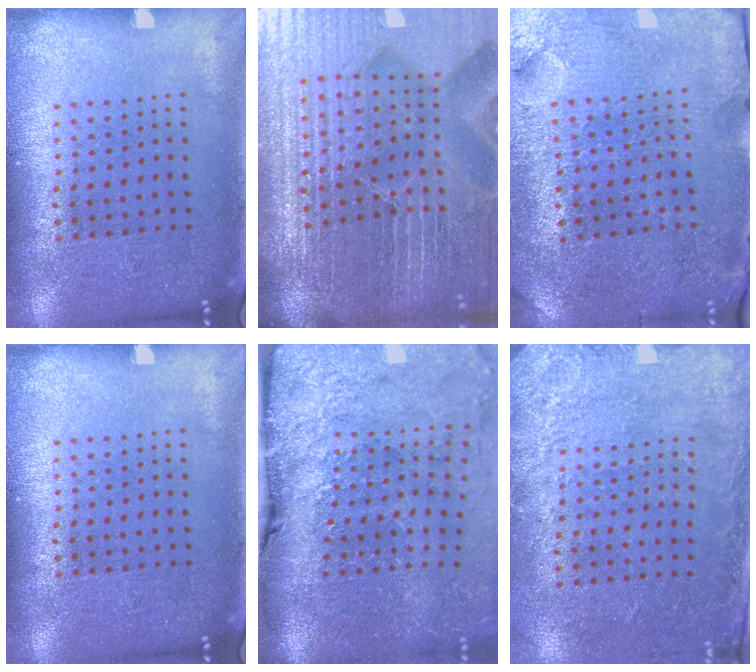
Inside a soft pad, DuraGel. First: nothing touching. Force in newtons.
{"total": 6.6, "press": 5.9, "slide": 2.9}
{"total": 3.8, "press": 3.7, "slide": 0.8}
{"total": 0.0}
{"total": 4.7, "press": 3.6, "slide": 3.0}
{"total": 2.7, "press": 1.9, "slide": 1.9}